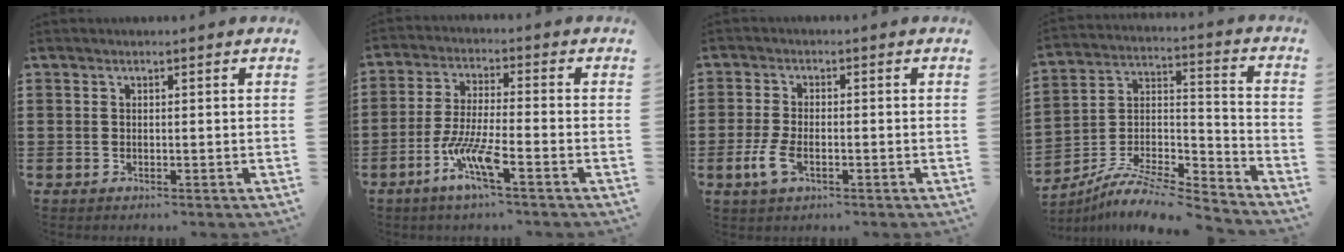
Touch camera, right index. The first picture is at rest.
{"total": 8.0, "force": [-4.4, 0.8, 6.6], "torque": [-0.154, -0.015, -0.089]}
{"total": 4.1, "force": [-1.5, 1.8, 3.4], "torque": [-0.087, -0.010, -0.032]}
{"total": 8.7, "force": [-7.8, 1.8, 3.4], "torque": [-0.067, 0.006, -0.155]}